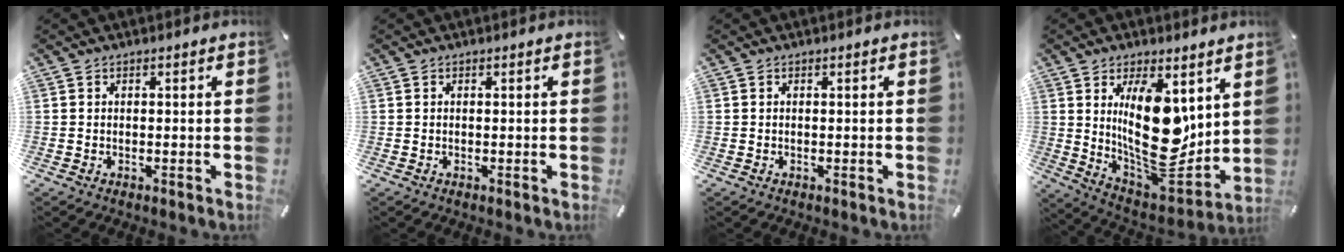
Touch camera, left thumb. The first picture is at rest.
{"total": 0.0}
{"total": 0.0}
{"total": 21.0, "force": [4.1, 10.7, 17.6], "torque": [-0.314, -0.048, 0.075]}